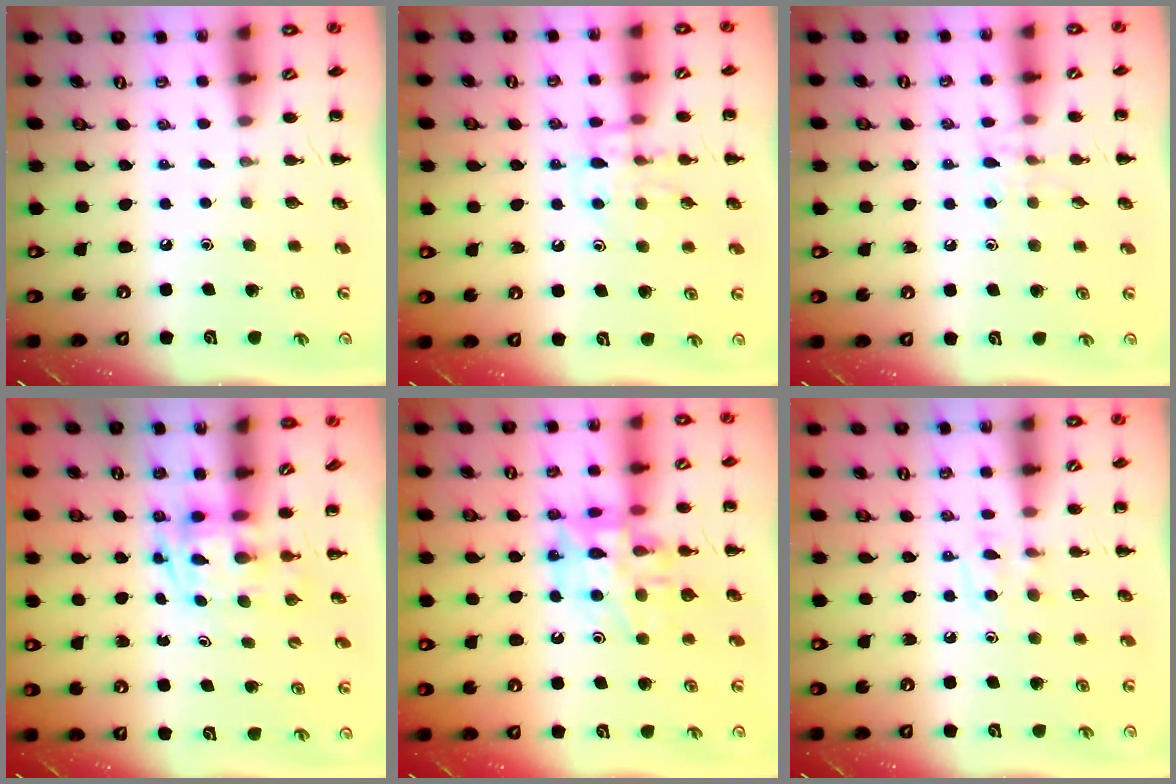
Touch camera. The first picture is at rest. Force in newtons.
{"total": 11.0, "press": 10.9, "slide": 1.0}
{"total": 7.9, "press": 7.8, "slide": 1.6}
{"total": 2.8, "press": 2.7, "slide": 0.7}
{"total": 13.9, "press": 13.7, "slide": 2.1}
{"total": 5.1, "press": 4.8, "slide": 1.6}